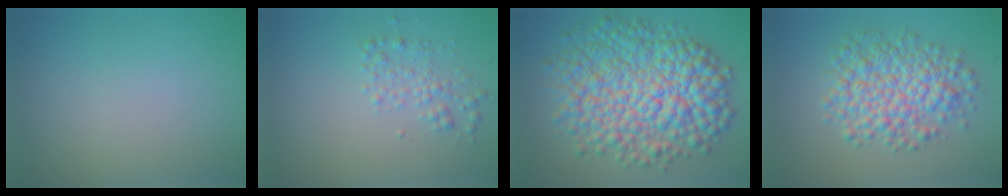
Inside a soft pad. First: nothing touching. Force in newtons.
{"total": 1.9, "press": 1.9, "slide": 0.1}
{"total": 11.6, "press": 11.6, "slide": 0.0}
{"total": 6.4, "press": 6.4, "slide": 0.1}